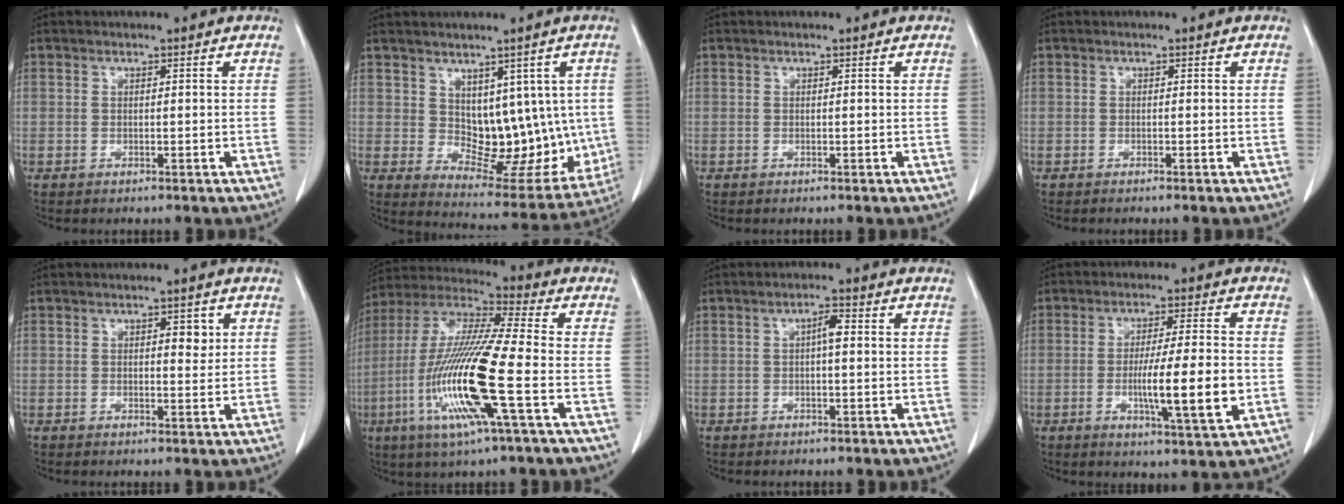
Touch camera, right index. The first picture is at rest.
{"total": 12.6, "force": [1.3, 7.4, 10.2], "torque": [-0.111, 0.004, 0.042]}
{"total": 0.0}
{"total": 0.8, "force": [-0.6, -0.1, 0.4], "torque": [-0.006, 0.000, -0.009]}
{"total": 2.5, "force": [0.8, 1.0, 2.1], "torque": [-0.025, -0.001, 0.011]}
{"total": 18.1, "force": [-5.3, 0.5, 17.3], "torque": [-0.363, -0.020, -0.108]}
{"total": 2.3, "force": [0.2, 0.4, 2.2], "torque": [-0.038, 0.005, 0.003]}
{"total": 10.9, "force": [-2.3, 0.2, 10.7], "torque": [-0.172, -0.014, -0.040]}